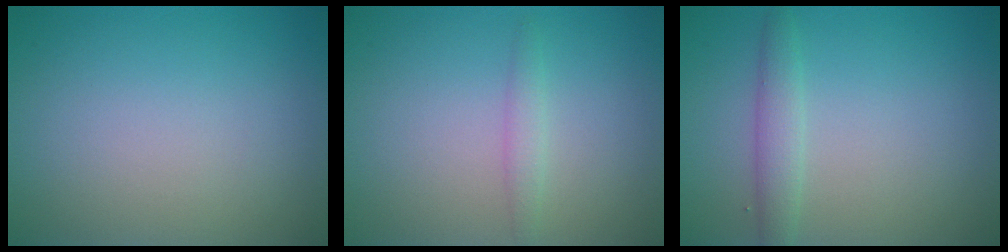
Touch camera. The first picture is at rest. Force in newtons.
{"total": 1.3, "press": 1.3, "slide": 0.0}
{"total": 2.0, "press": 2.0, "slide": 0.2}